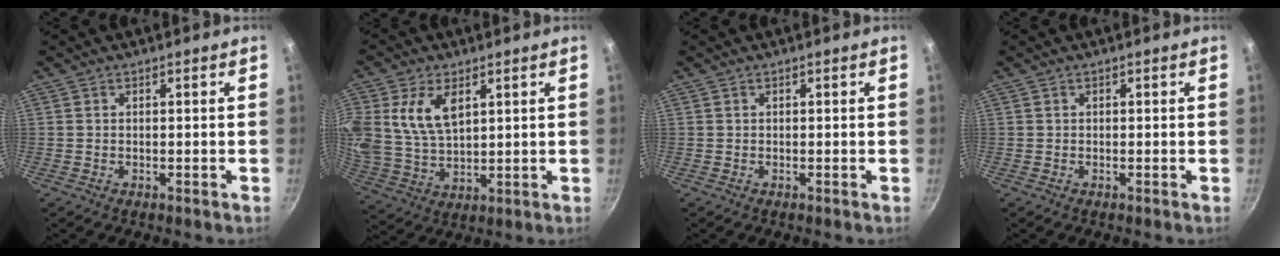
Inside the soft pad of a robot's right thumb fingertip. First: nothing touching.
{"total": 11.4, "force": [4.1, 6.9, 8.1], "torque": [-0.153, -0.023, 0.085]}
{"total": 0.0}
{"total": 0.0}